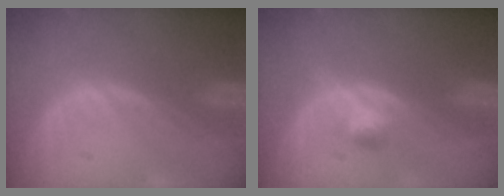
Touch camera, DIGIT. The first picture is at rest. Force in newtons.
{"total": 2.4, "press": 2.1, "slide": 1.1}